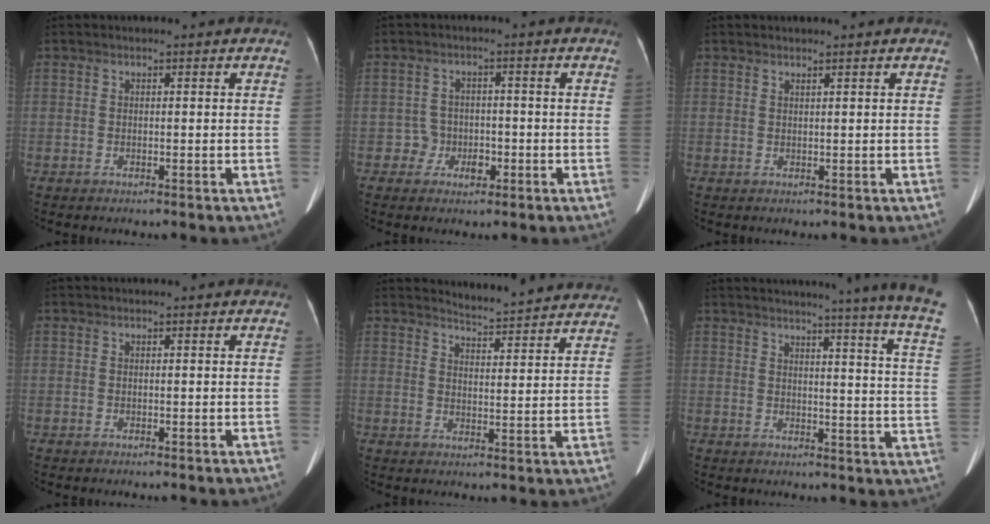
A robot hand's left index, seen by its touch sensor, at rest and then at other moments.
{"total": 3.0, "force": [-1.2, 2.8, 0.3], "torque": [0.004, 0.009, -0.019]}
{"total": 0.7, "force": [0.6, -0.3, 0.3], "torque": [-0.021, -0.006, 0.015]}
{"total": 0.0}
{"total": 15.3, "force": [15.0, 1.0, 2.9], "torque": [-0.030, -0.051, 0.165]}
{"total": 19.0, "force": [16.5, -2.5, 9.2], "torque": [-0.129, -0.102, 0.175]}